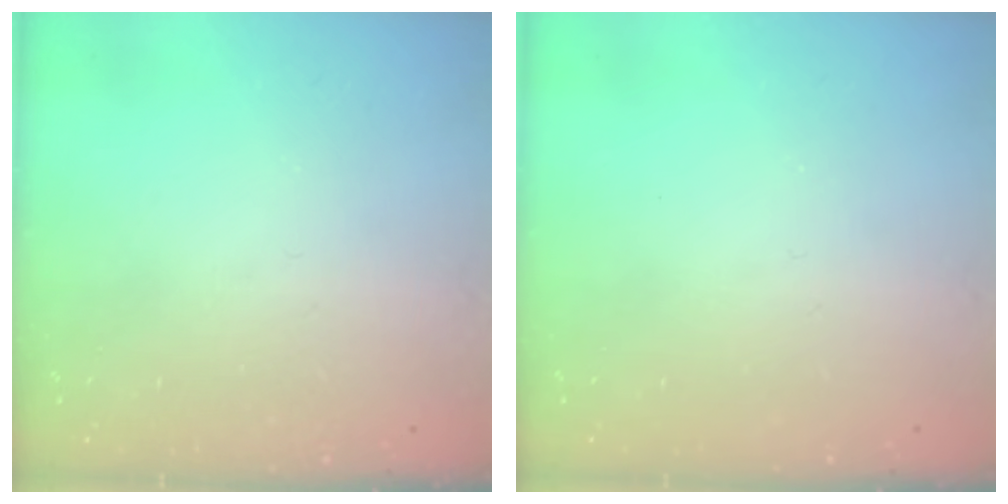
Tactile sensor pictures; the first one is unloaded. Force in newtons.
{"total": 0.0}